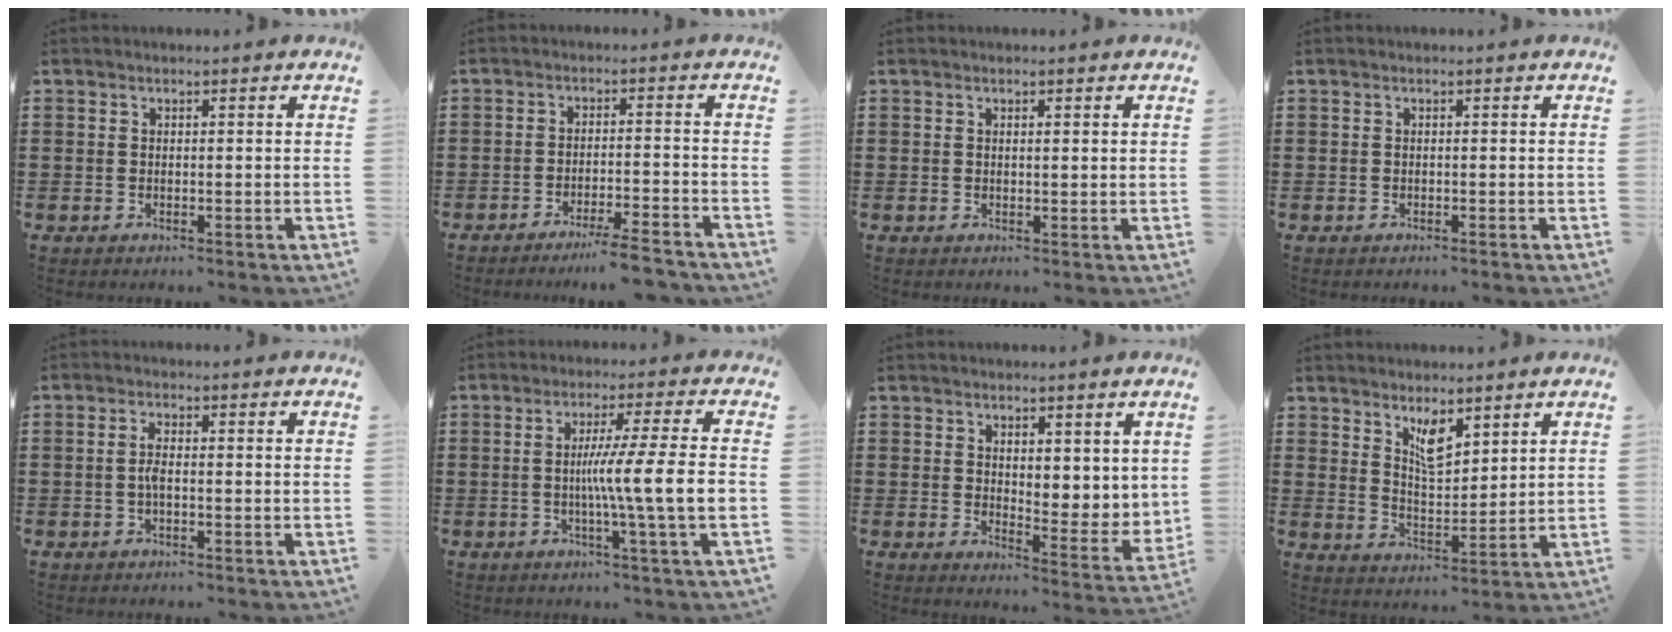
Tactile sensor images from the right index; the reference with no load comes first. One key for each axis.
{"total": 4.8, "fx": -4.2, "fy": -0.5, "fz": 2.1, "tx": -0.033, "ty": -0.010, "tz": -0.079}
{"total": 0.6, "fx": 0.3, "fy": 0.0, "fz": 0.5, "tx": -0.009, "ty": 0.000, "tz": 0.006}
{"total": 0.0}
{"total": 2.0, "fx": -0.5, "fy": 0.5, "fz": 1.9, "tx": -0.045, "ty": -0.002, "tz": -0.012}
{"total": 9.0, "fx": -1.1, "fy": -1.1, "fz": 8.9, "tx": -0.155, "ty": -0.013, "tz": -0.024}
{"total": 3.8, "fx": 3.4, "fy": 1.6, "fz": 0.7, "tx": -0.019, "ty": -0.013, "tz": 0.063}
{"total": 5.3, "fx": 3.8, "fy": 1.9, "fz": 3.2, "tx": -0.065, "ty": -0.009, "tz": 0.066}